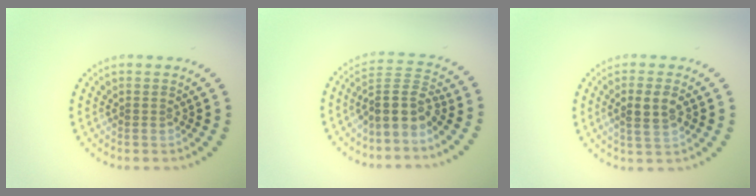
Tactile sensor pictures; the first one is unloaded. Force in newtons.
{"total": 4.0, "press": 3.1, "slide": 2.5}
{"total": 2.8, "press": 2.8, "slide": 0.4}